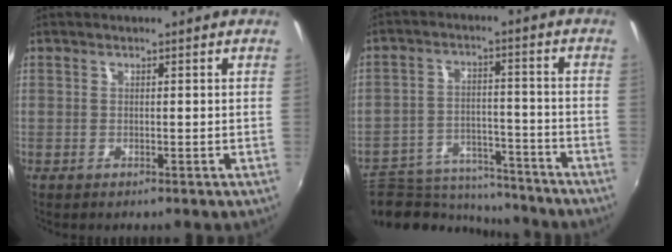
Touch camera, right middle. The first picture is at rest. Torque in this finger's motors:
{"motor_torque": [-0.99, -1.14, -1.05, -0.21]}